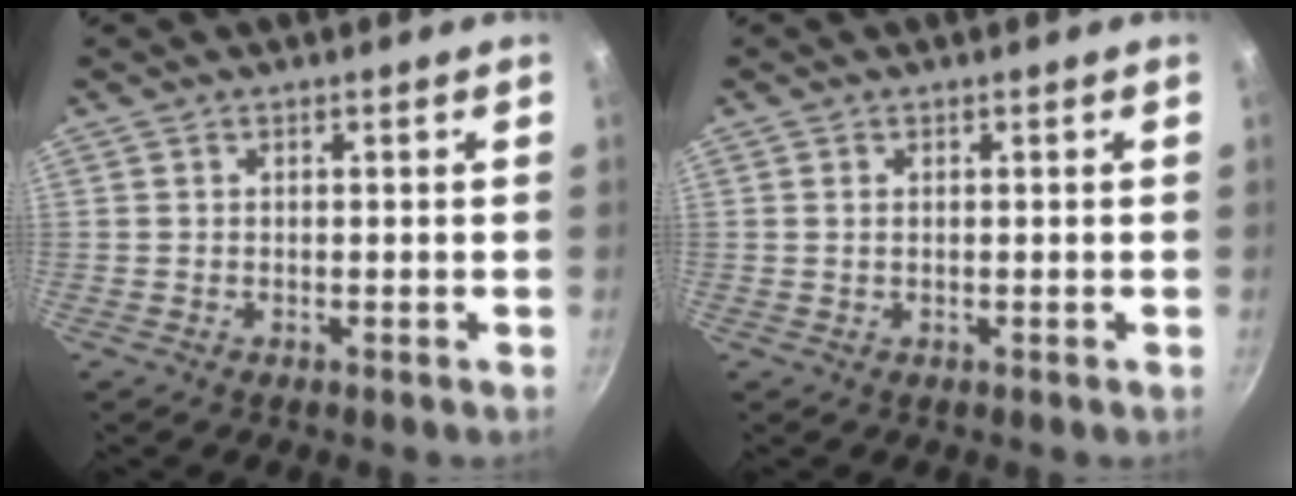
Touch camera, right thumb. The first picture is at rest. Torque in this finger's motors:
{"motor_torque": [-0.52, -0.25, 0.16, 0.49, 0.05]}